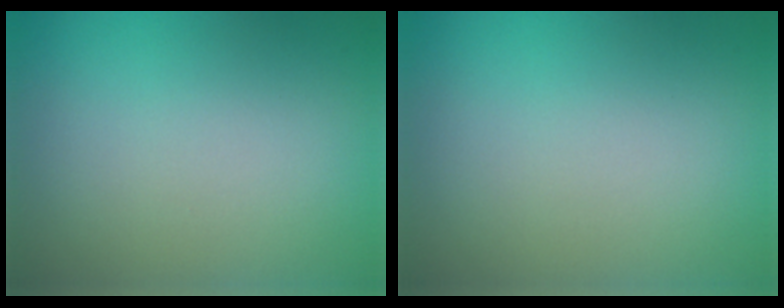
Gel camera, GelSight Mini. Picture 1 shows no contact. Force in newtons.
{"total": 0.0}